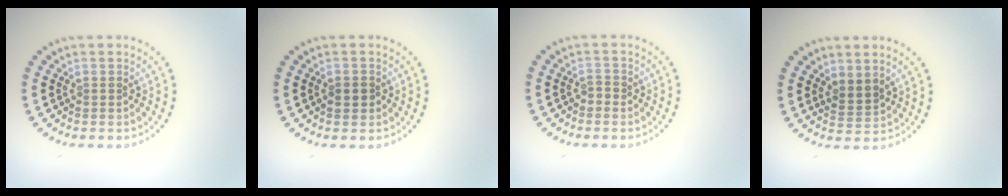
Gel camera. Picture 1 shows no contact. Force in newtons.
{"total": 1.6, "press": 1.6, "slide": 0.3}
{"total": 0.9, "press": 0.9, "slide": 0.2}
{"total": 2.0, "press": 1.5, "slide": 1.3}